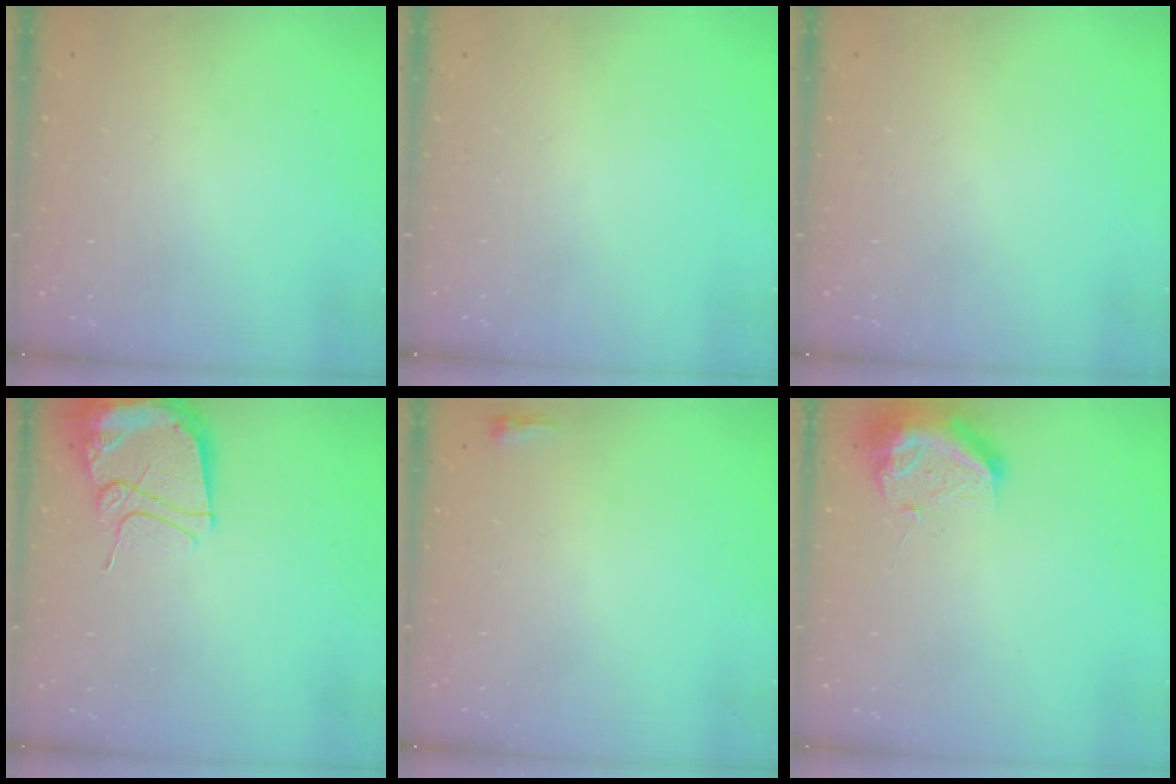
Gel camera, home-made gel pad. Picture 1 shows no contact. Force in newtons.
{"total": 0.0}
{"total": 2.8, "press": 2.2, "slide": 1.7}
{"total": 13.3, "press": 13.2, "slide": 1.4}
{"total": 2.3, "press": 2.2, "slide": 0.7}
{"total": 11.1, "press": 11.0, "slide": 1.2}